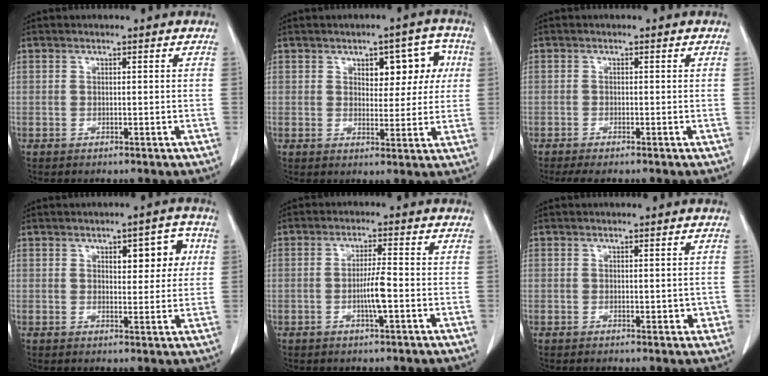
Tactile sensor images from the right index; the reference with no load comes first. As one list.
[{"total": 7.3, "force": [2.2, 3.9, 5.7], "torque": [-0.058, 0.026, 0.032]}, {"total": 2.2, "force": [-1.8, 0.2, 1.2], "torque": [-0.018, -0.005, -0.028]}, {"total": 6.6, "force": [2.1, 3.3, 5.3], "torque": [-0.057, 0.021, 0.030]}, {"total": 2.7, "force": [-0.6, 0.0, 2.6], "torque": [-0.049, -0.002, -0.010]}, {"total": 2.0, "force": [-0.1, 0.9, 1.7], "torque": [-0.020, -0.002, 0.005]}]